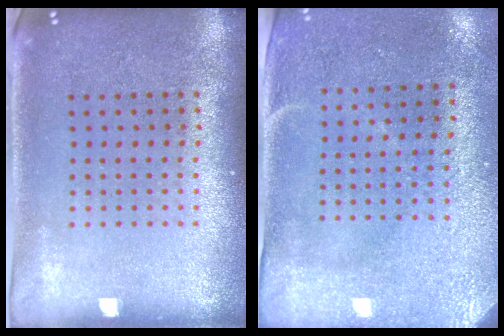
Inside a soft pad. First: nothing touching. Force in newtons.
{"total": 2.9, "press": 2.4, "slide": 1.6}